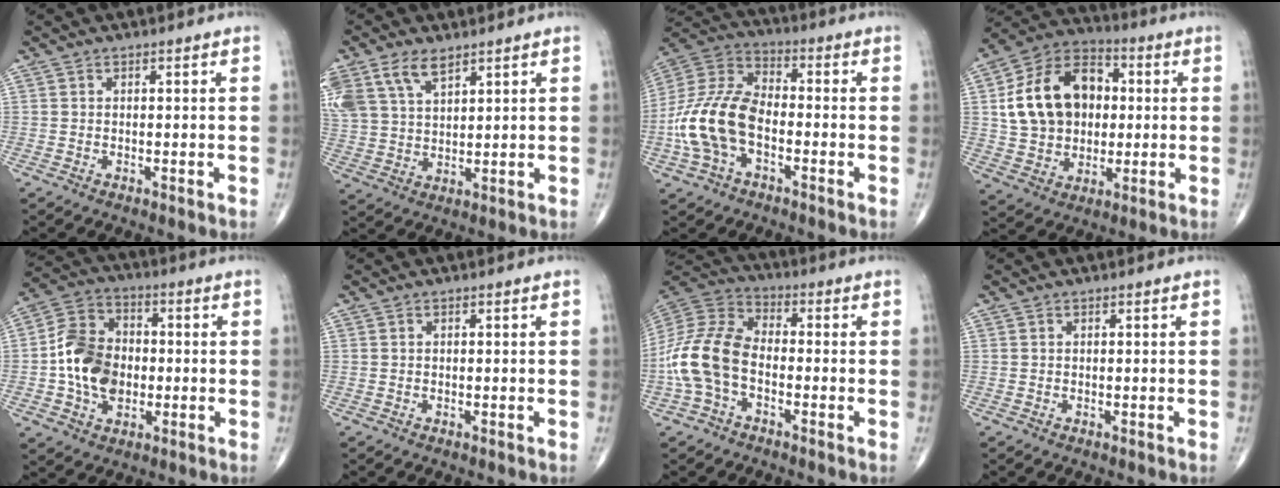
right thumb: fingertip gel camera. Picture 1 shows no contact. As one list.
[{"total": 12.7, "force": [7.2, 7.0, 7.7], "torque": [-0.171, -0.003, 0.147]}, {"total": 15.8, "force": [-4.0, 9.3, 12.1], "torque": [-0.258, 0.036, -0.080]}, {"total": 18.4, "force": [2.4, 13.8, 11.9], "torque": [-0.177, 0.022, 0.042]}, {"total": 13.2, "force": [-1.3, 9.8, 8.8], "torque": [-0.136, 0.025, -0.029]}, {"total": 0.0}, {"total": 14.0, "force": [-3.5, 8.7, 10.4], "torque": [-0.218, 0.038, -0.077]}, {"total": 0.0}]